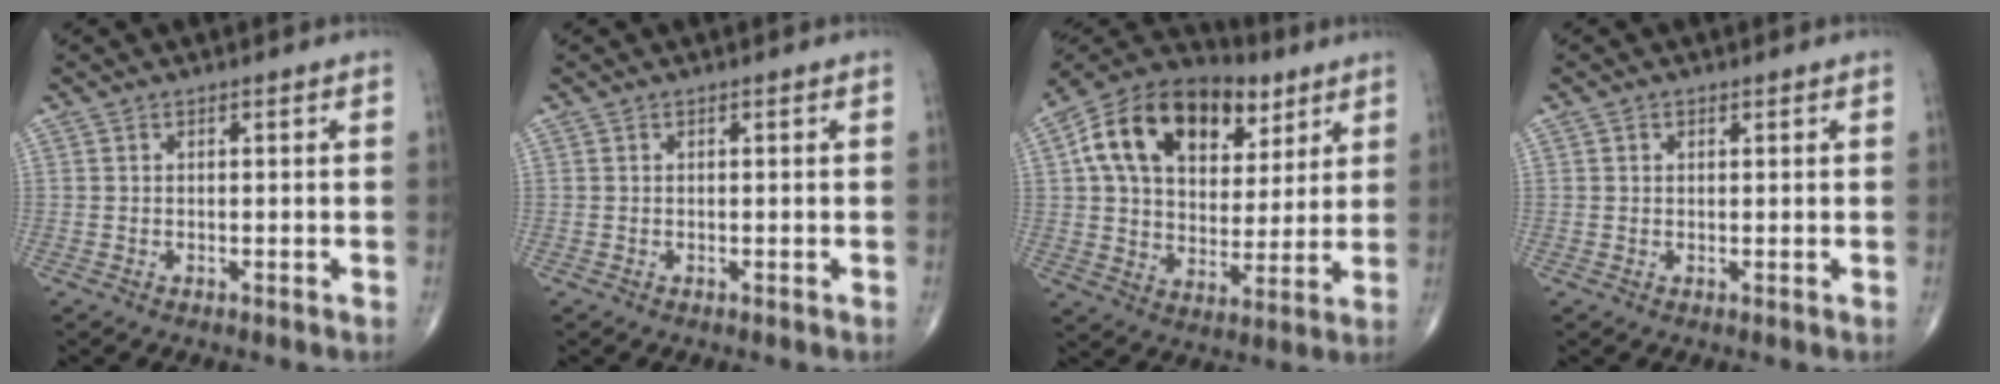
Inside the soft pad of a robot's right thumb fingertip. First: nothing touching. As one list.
[{"total": 0.0}, {"total": 22.6, "force": [8.8, 14.7, 14.7], "torque": [-0.223, 0.004, 0.141]}, {"total": 0.8, "force": [0.4, 0.7, 0.2], "torque": [0.001, -0.002, 0.005]}]